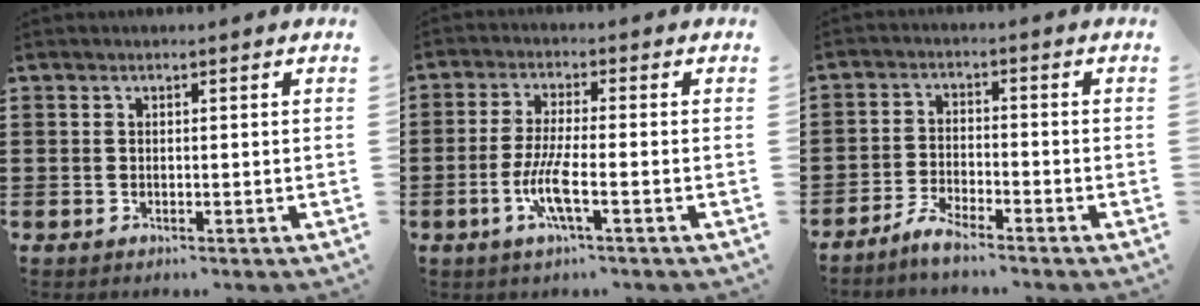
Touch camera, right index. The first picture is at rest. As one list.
[{"total": 6.4, "force": [-2.3, 1.1, 5.9], "torque": [-0.126, -0.012, -0.048]}, {"total": 3.6, "force": [-3.4, 0.2, 1.1], "torque": [-0.034, 0.004, -0.072]}]